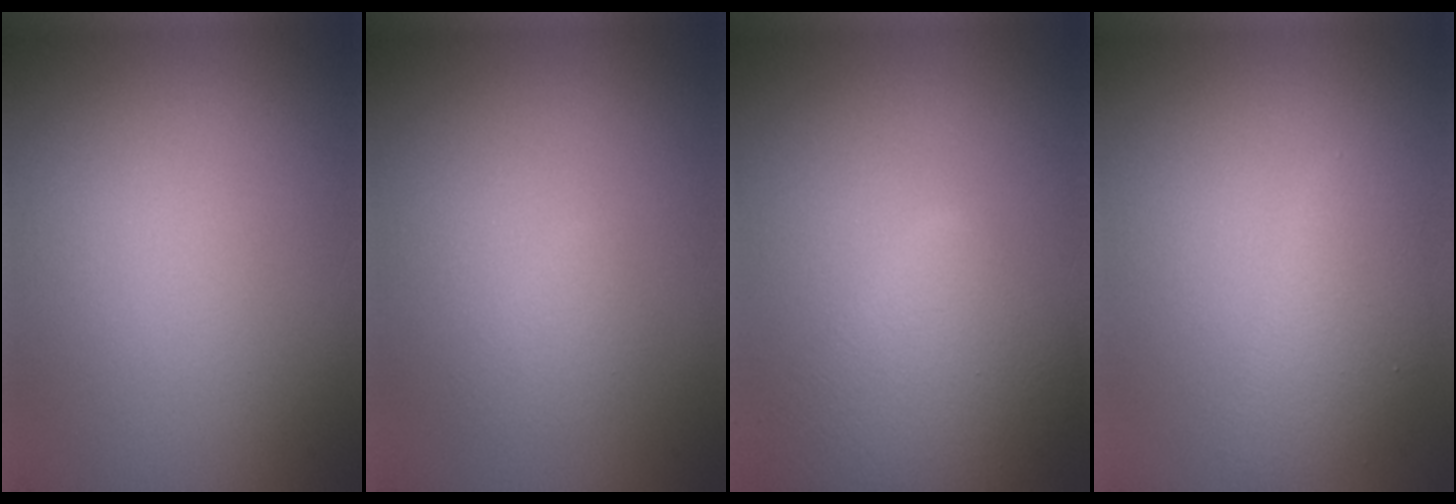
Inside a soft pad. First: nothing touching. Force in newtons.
{"total": 1.3, "press": 1.3, "slide": 0.1}
{"total": 5.6, "press": 5.6, "slide": 0.3}
{"total": 3.0, "press": 3.0, "slide": 0.2}